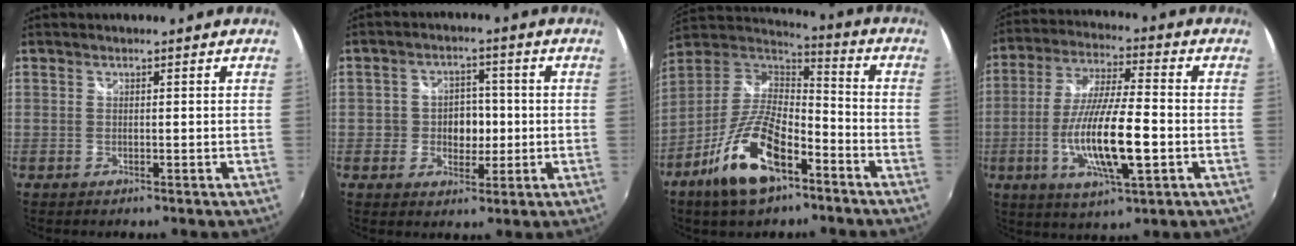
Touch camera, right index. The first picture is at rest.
{"total": 6.0, "force": [-0.9, 5.0, 3.1], "torque": [-0.051, 0.008, -0.011]}
{"total": 17.7, "force": [-9.6, 7.4, 13.0], "torque": [-0.267, -0.021, -0.176]}
{"total": 15.4, "force": [-4.0, 3.0, 14.6], "torque": [-0.289, -0.015, -0.071]}